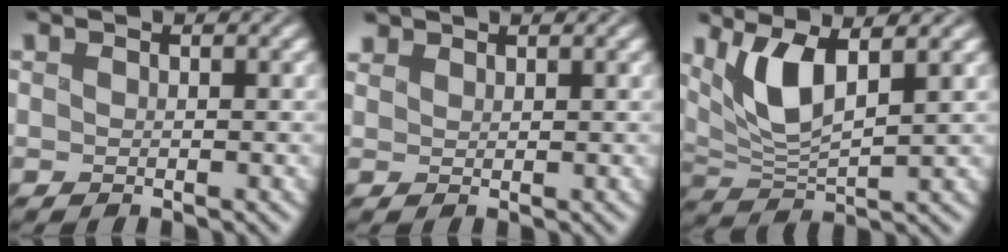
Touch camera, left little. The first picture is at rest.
{"total": 1.1, "force": [1.0, 0.5, 0.1], "torque": [-0.005, 0.004, 0.020]}
{"total": 4.6, "force": [2.0, 1.2, 4.0], "torque": [-0.091, -0.004, 0.041]}